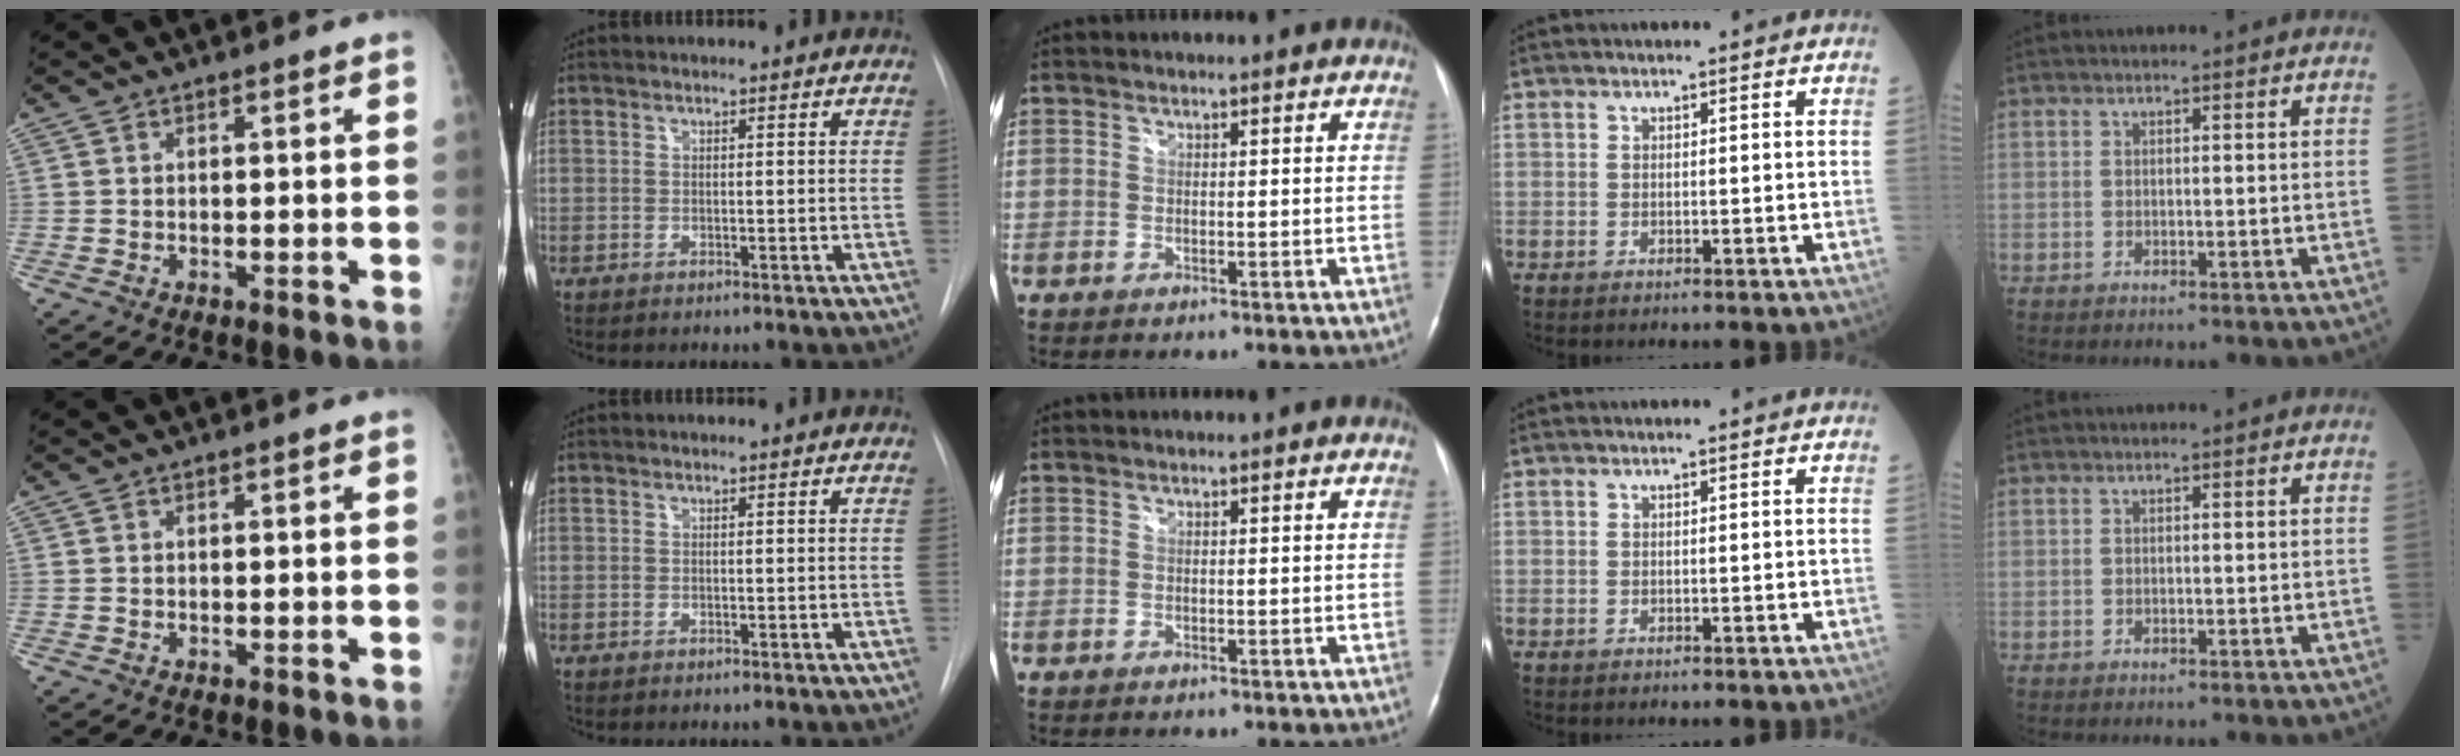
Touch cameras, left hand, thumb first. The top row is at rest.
{}